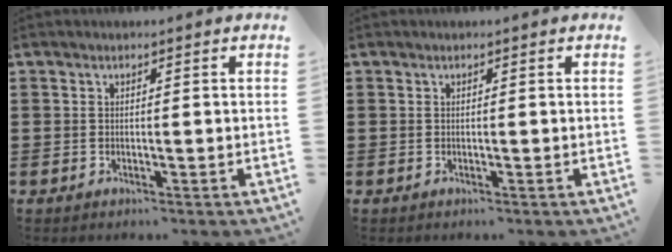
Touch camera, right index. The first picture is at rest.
{"total": 0.0}